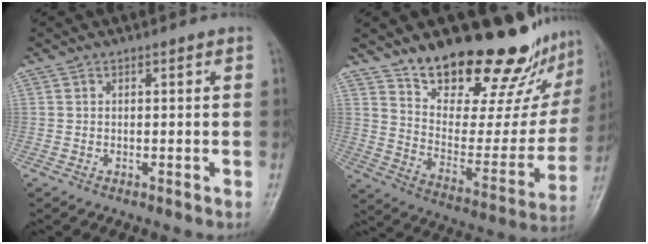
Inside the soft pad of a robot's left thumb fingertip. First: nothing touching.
{"total": 26.3, "force": [20.2, 9.4, 13.9], "torque": [-0.163, -0.111, 0.296]}